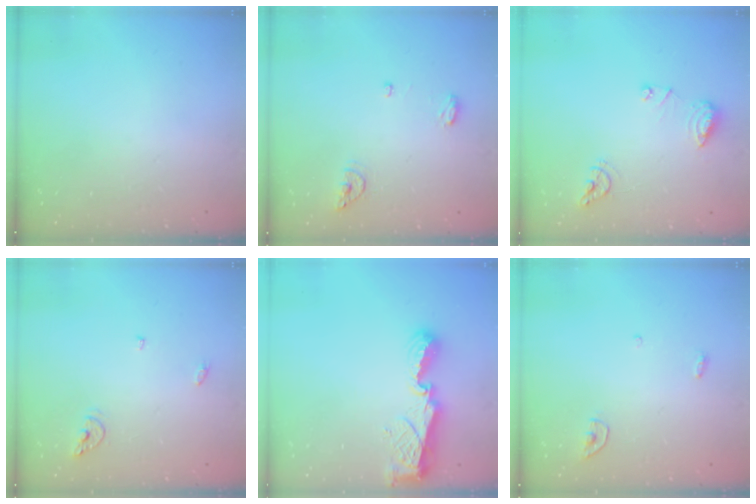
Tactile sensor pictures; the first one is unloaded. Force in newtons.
{"total": 10.0, "press": 7.3, "slide": 6.9}
{"total": 8.9, "press": 8.9, "slide": 1.0}
{"total": 6.1, "press": 6.1, "slide": 0.6}
{"total": 8.1, "press": 8.1, "slide": 0.9}
{"total": 3.4, "press": 3.4, "slide": 0.3}